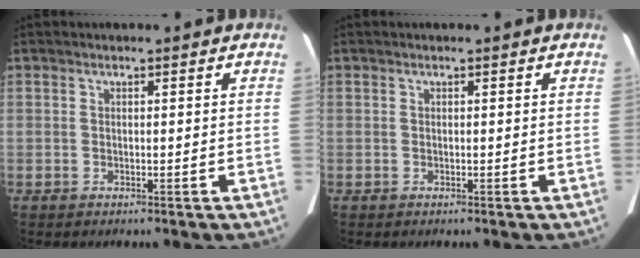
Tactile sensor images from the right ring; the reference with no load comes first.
{"total": 0.0}